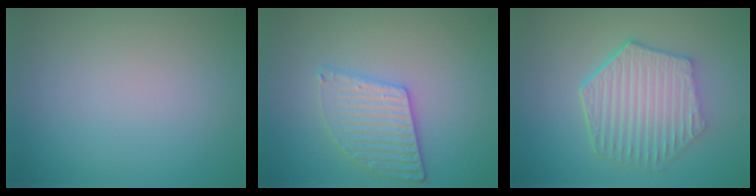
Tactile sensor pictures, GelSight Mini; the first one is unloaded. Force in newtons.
{"total": 3.7, "press": 3.4, "slide": 1.4}
{"total": 6.4, "press": 4.9, "slide": 4.2}